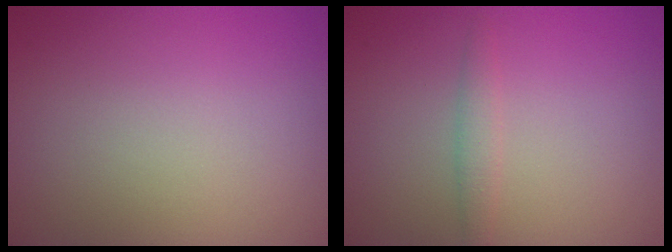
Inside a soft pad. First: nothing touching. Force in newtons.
{"total": 1.4, "press": 1.4, "slide": 0.0}